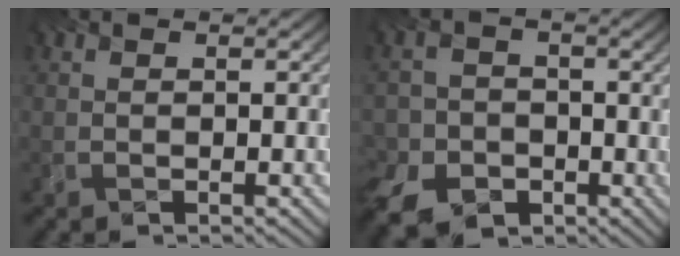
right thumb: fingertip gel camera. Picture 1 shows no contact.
{"total": 6.6, "force": [-4.2, 5.0, 1.1], "torque": [-0.036, -0.023, -0.087]}